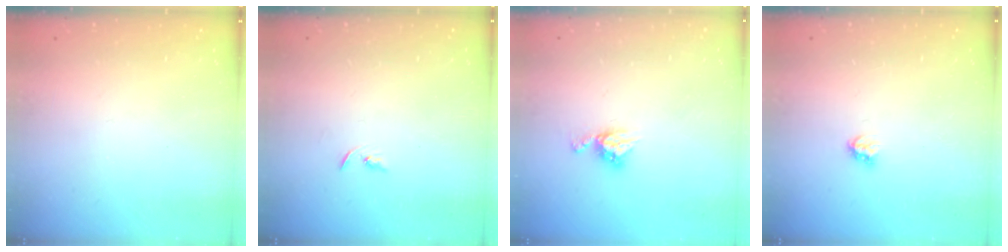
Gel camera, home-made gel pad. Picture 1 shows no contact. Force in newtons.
{"total": 2.2, "press": 2.2, "slide": 0.2}
{"total": 6.1, "press": 6.1, "slide": 0.4}
{"total": 2.8, "press": 2.8, "slide": 0.5}